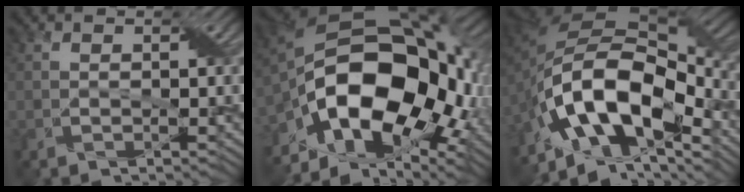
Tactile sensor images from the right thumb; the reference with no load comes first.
{"total": 18.6, "force": [-5.3, 11.2, 14.0], "torque": [-0.274, -0.018, -0.090]}
{"total": 15.9, "force": [-6.7, 8.2, 11.8], "torque": [-0.223, -0.002, -0.140]}